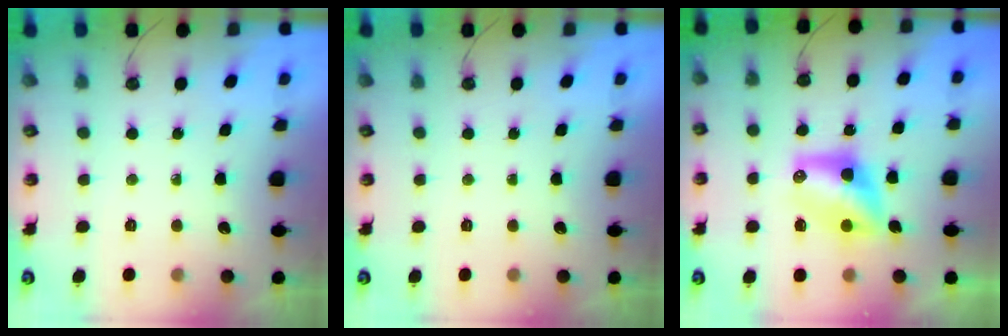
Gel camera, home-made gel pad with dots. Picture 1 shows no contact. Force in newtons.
{"total": 0.0}
{"total": 9.3, "press": 9.2, "slide": 0.6}